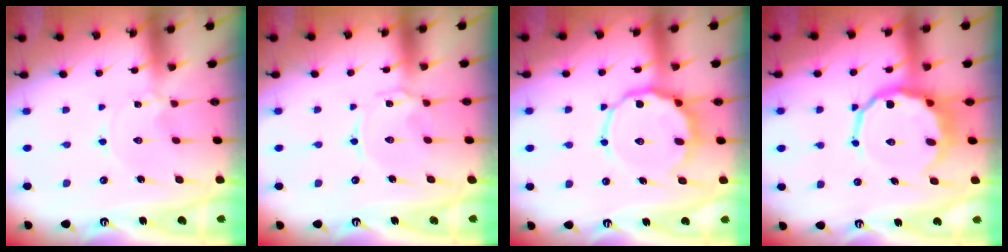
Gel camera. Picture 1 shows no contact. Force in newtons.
{"total": 1.7, "press": 1.7, "slide": 0.4}
{"total": 10.3, "press": 10.2, "slide": 1.8}
{"total": 11.8, "press": 11.3, "slide": 3.4}